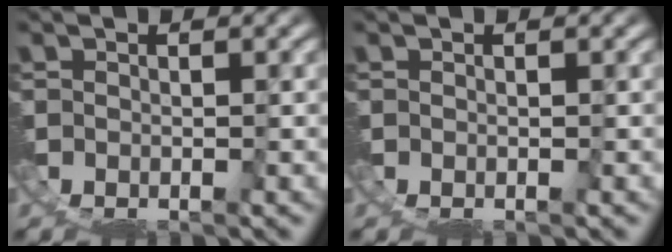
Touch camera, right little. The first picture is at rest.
{"total": 0.0}